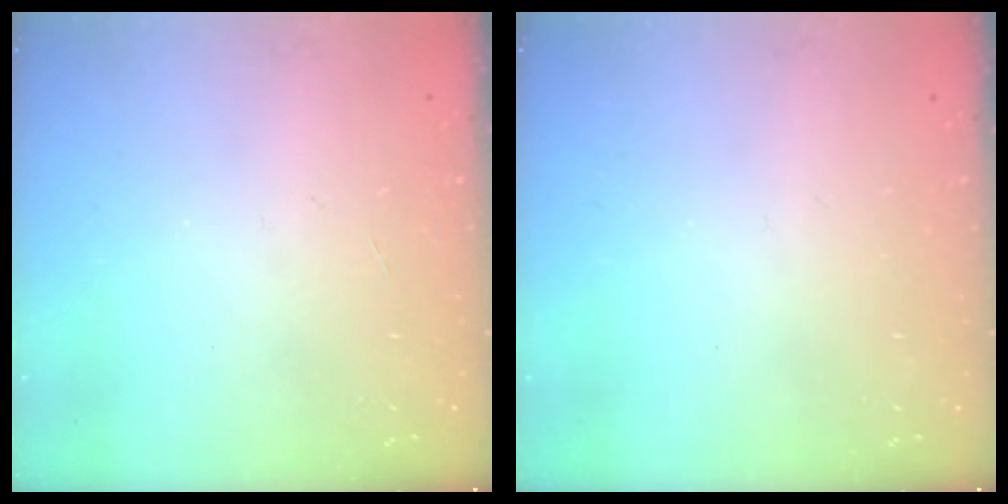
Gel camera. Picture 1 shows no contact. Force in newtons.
{"total": 0.0}